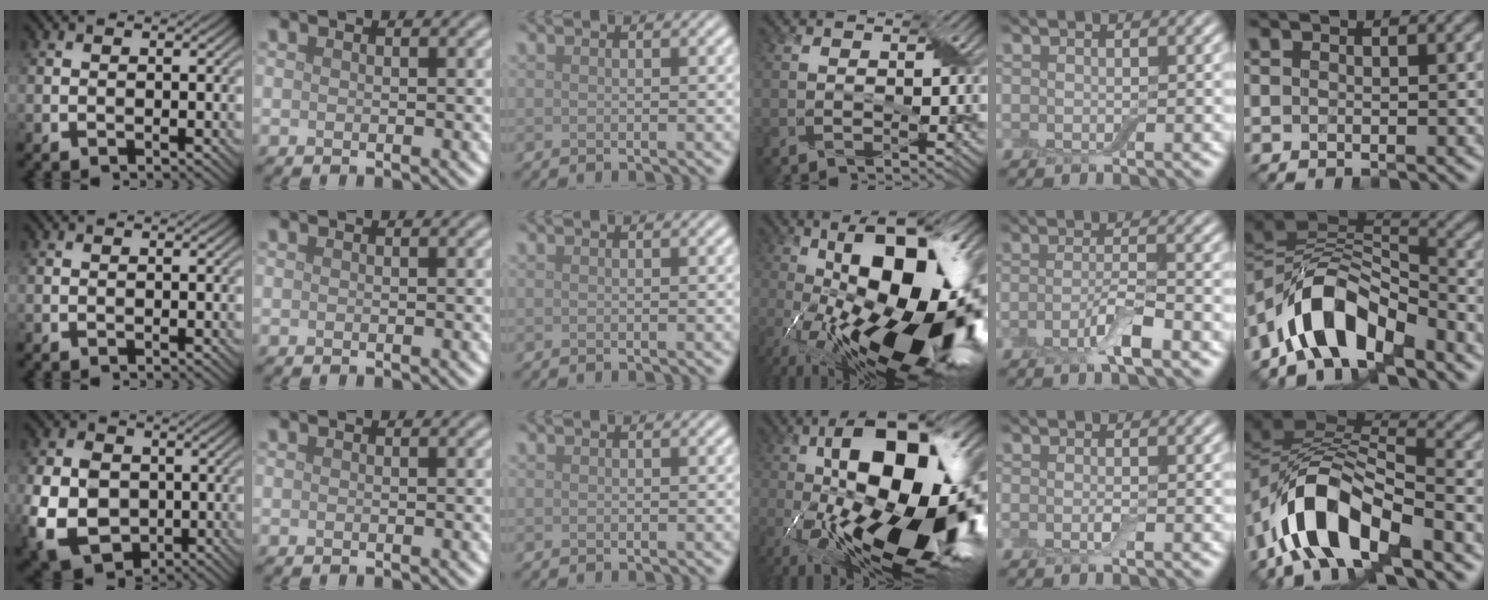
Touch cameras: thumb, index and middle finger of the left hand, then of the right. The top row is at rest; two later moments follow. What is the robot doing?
{"motion": "wrap", "object": "adhesive wrap"}